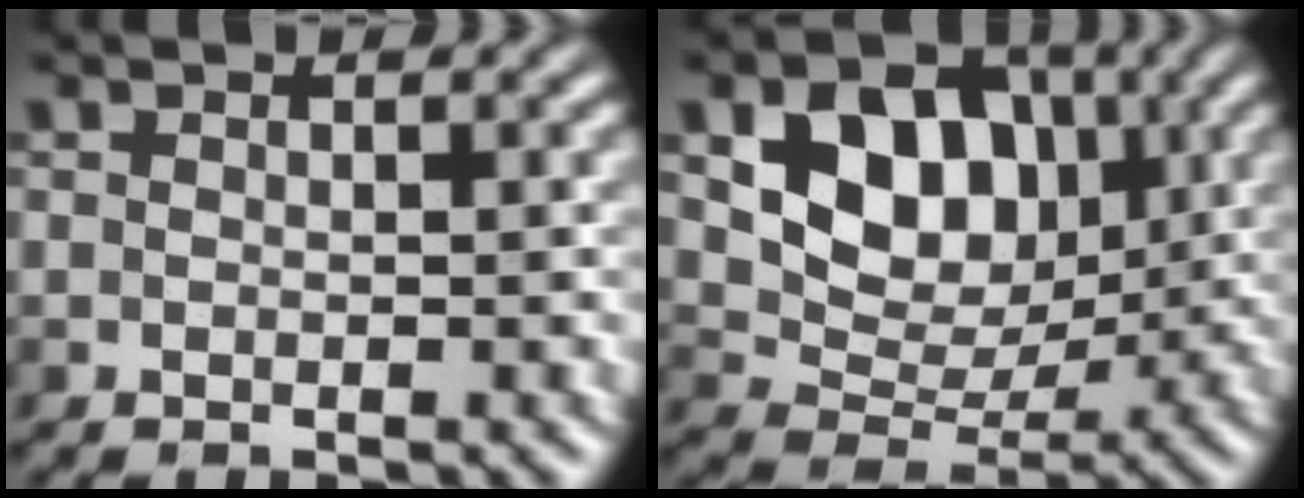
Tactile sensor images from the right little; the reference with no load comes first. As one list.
[{"total": 8.5, "force": [1.7, 6.4, 5.3], "torque": [-0.096, -0.008, 0.026]}]